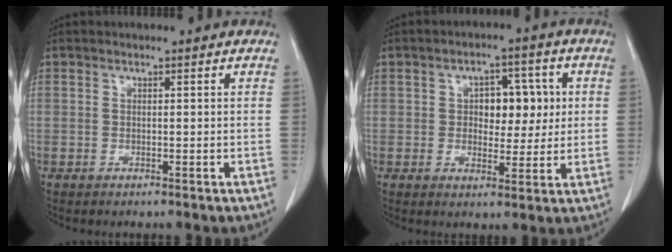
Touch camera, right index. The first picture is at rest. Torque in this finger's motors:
{"motor_torque": [0.15, 0.09, 0.13, 0.03]}